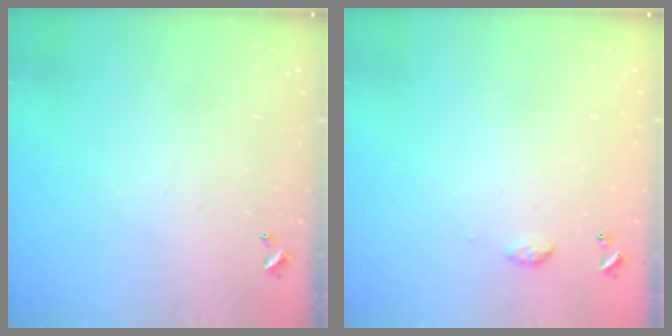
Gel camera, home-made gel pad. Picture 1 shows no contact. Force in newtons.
{"total": 3.4, "press": 3.4, "slide": 0.5}